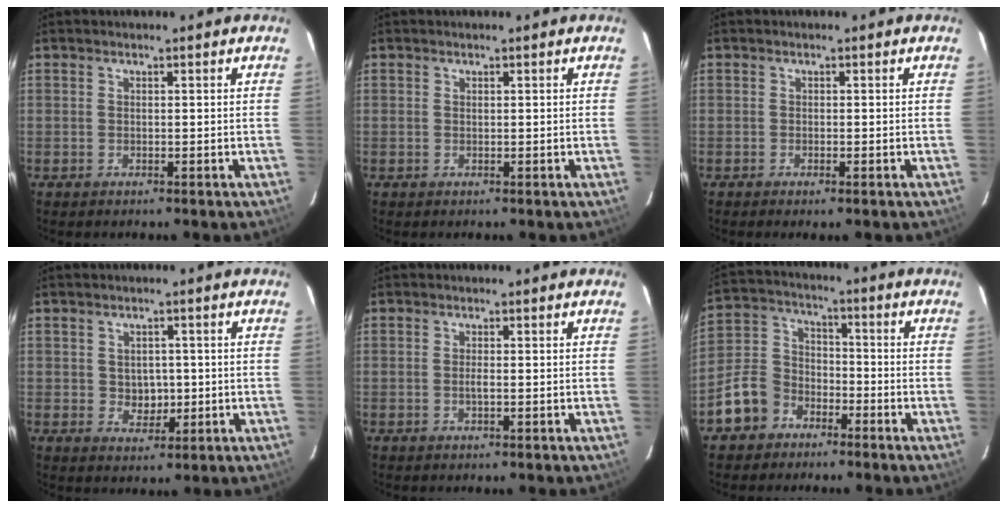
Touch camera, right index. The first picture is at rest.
{"total": 0.0}
{"total": 0.7, "force": [-0.5, 0.1, 0.5], "torque": [-0.012, -0.001, -0.010]}
{"total": 3.9, "force": [-0.1, 3.4, 2.0], "torque": [-0.032, 0.002, 0.004]}
{"total": 0.9, "force": [-0.3, 0.0, 0.9], "torque": [-0.017, -0.001, -0.005]}
{"total": 10.0, "force": [-6.1, 7.4, 2.9], "torque": [-0.078, 0.036, -0.106]}